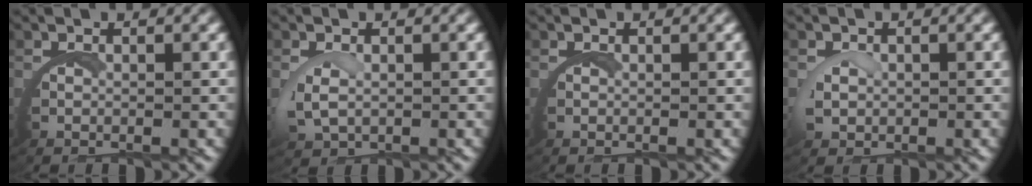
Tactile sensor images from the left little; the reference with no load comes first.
{"total": 1.8, "force": [0.5, 0.9, 1.4], "torque": [-0.055, -0.011, 0.019]}
{"total": 0.0}
{"total": 1.0, "force": [0.5, 0.5, 0.7], "torque": [-0.035, -0.006, 0.012]}